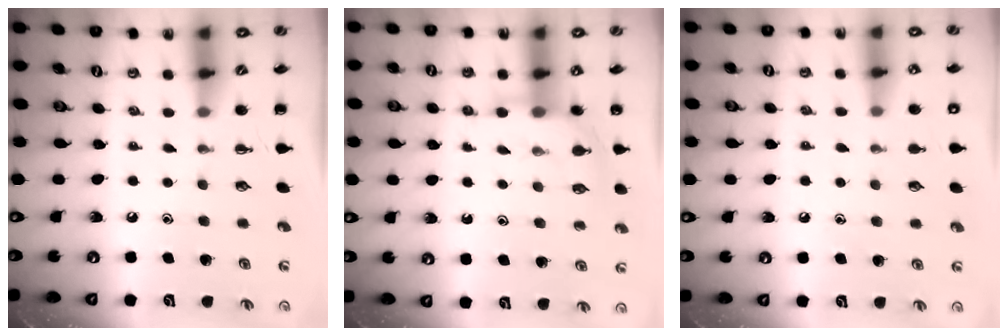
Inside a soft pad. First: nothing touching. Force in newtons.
{"total": 9.0, "press": 9.0, "slide": 0.9}
{"total": 8.3, "press": 8.0, "slide": 2.3}